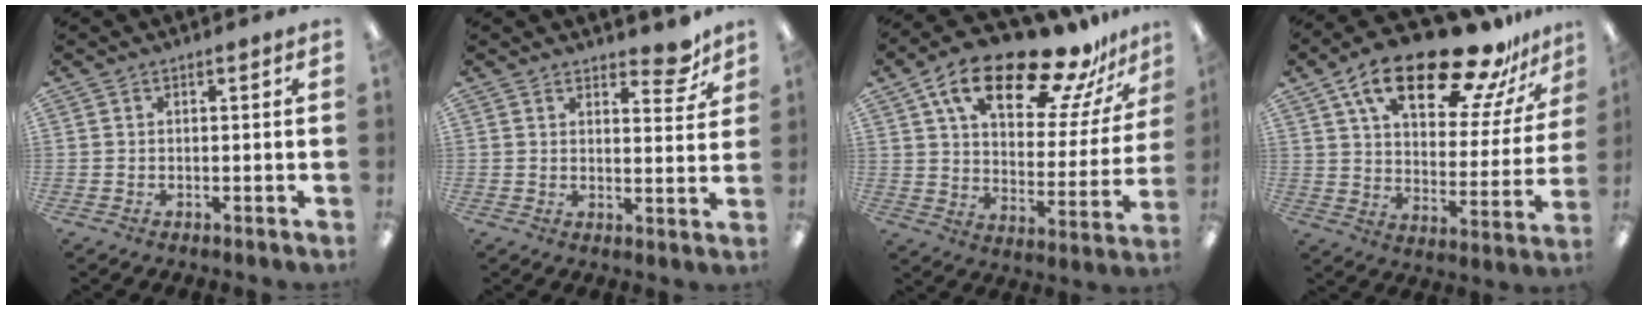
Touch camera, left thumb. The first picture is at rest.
{"total": 7.3, "force": [5.7, 3.0, 3.5], "torque": [-0.026, -0.035, 0.093]}
{"total": 22.9, "force": [15.8, 8.8, 14.0], "torque": [-0.231, -0.093, 0.266]}
{"total": 24.9, "force": [16.9, 9.4, 15.8], "torque": [-0.244, -0.102, 0.280]}